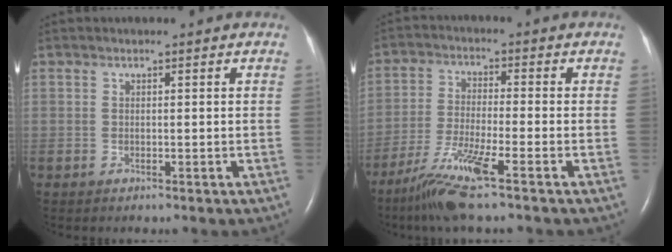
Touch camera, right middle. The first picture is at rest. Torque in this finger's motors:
{"motor_torque": [-0.10, -0.25, 0.13, 0.04]}